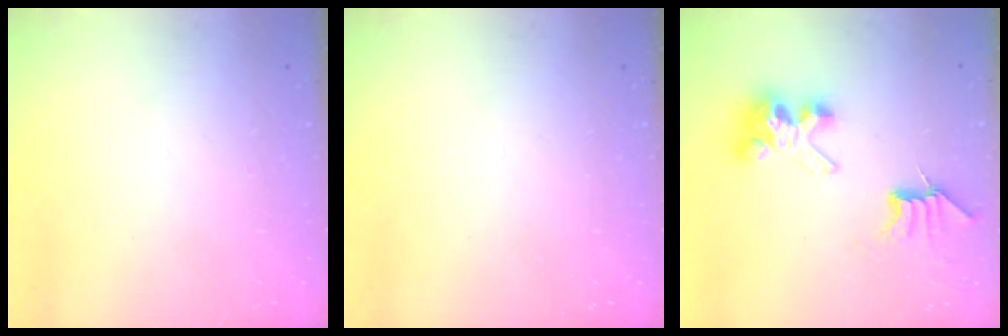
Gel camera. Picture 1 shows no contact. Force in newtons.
{"total": 0.0}
{"total": 7.7, "press": 7.7, "slide": 0.2}